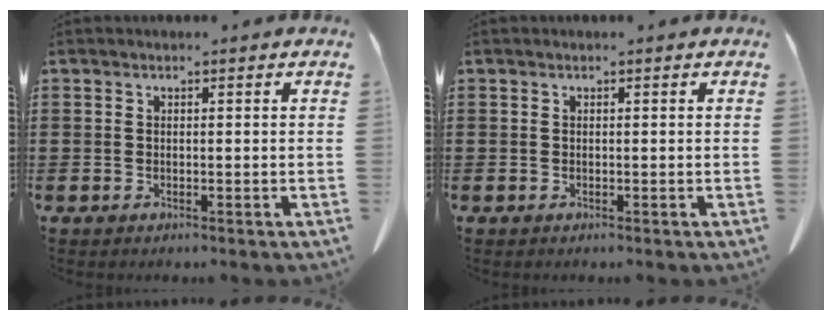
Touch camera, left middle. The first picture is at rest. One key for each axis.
{"total": 0.0}